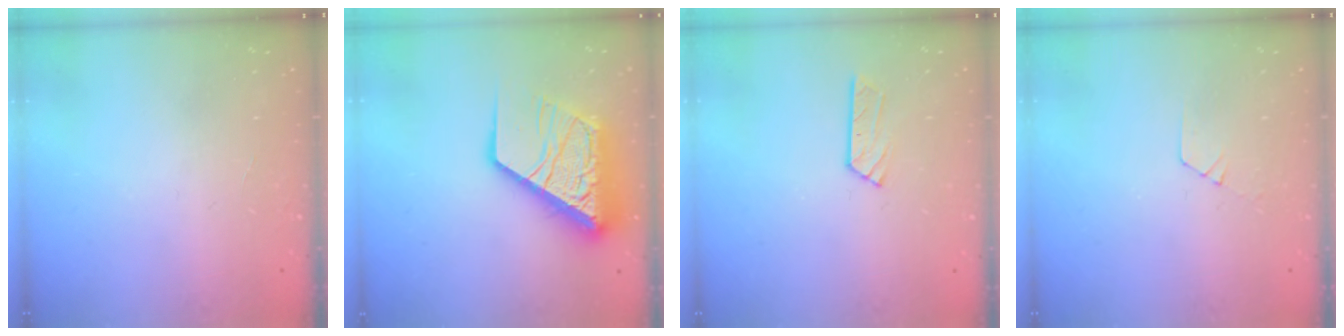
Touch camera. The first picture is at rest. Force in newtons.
{"total": 20.2, "press": 20.1, "slide": 2.4}
{"total": 3.4, "press": 3.4, "slide": 0.3}
{"total": 4.9, "press": 4.9, "slide": 0.5}